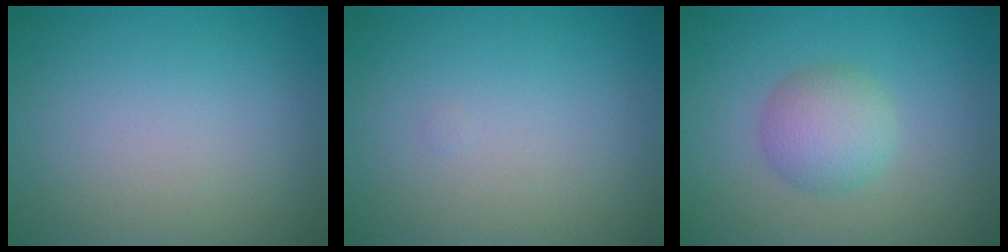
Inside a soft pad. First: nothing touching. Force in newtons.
{"total": 0.0}
{"total": 3.3, "press": 3.3, "slide": 0.0}